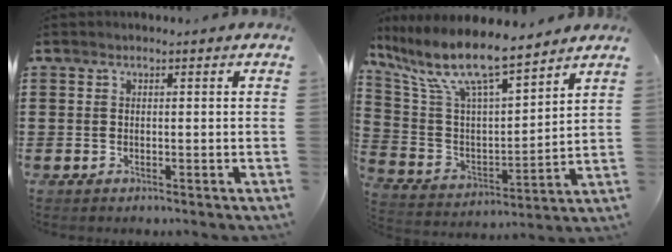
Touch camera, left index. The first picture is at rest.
{"total": 11.2, "force": [8.7, 2.2, 6.7], "torque": [-0.164, -0.053, 0.150]}